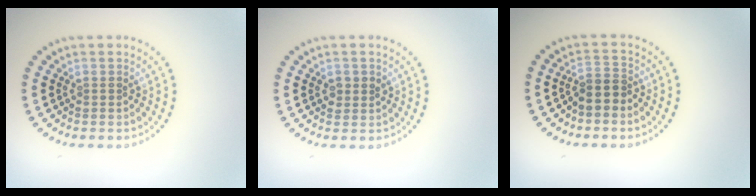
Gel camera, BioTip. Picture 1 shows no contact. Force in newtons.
{"total": 1.3, "press": 1.3, "slide": 0.2}
{"total": 1.8, "press": 1.4, "slide": 1.1}